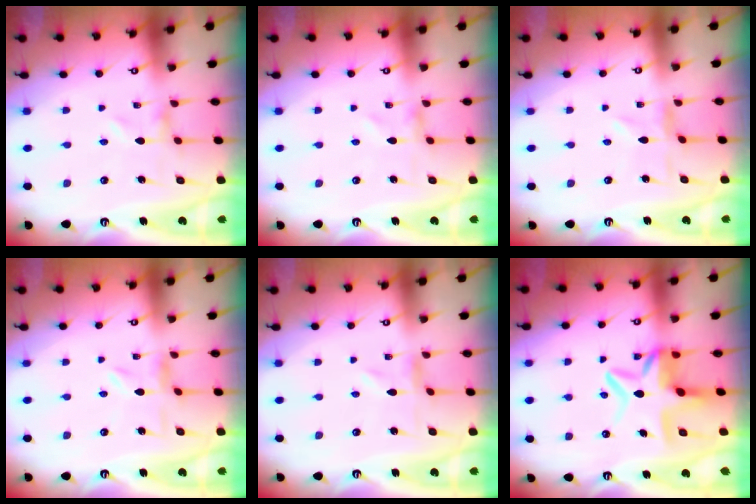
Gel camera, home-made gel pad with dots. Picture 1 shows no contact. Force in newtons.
{"total": 0.0}
{"total": 1.3, "press": 1.2, "slide": 0.3}
{"total": 2.6, "press": 2.5, "slide": 0.4}
{"total": 0.0}
{"total": 9.8, "press": 9.5, "slide": 2.3}